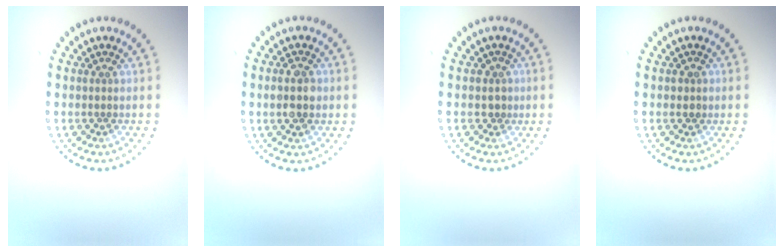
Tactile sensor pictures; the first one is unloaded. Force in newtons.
{"total": 2.8, "press": 2.8, "slide": 0.1}
{"total": 1.1, "press": 0.7, "slide": 0.8}
{"total": 0.8, "press": 0.8, "slide": 0.1}